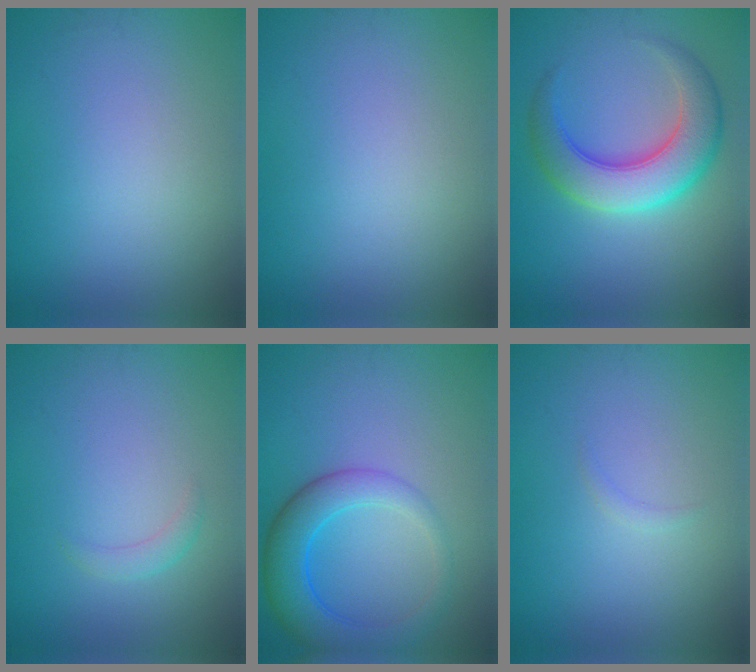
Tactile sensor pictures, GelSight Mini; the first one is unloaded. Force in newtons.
{"total": 0.0}
{"total": 7.0, "press": 7.0, "slide": 0.2}
{"total": 1.2, "press": 1.2, "slide": 0.1}
{"total": 5.4, "press": 5.4, "slide": 0.3}
{"total": 0.5, "press": 0.5, "slide": 0.1}